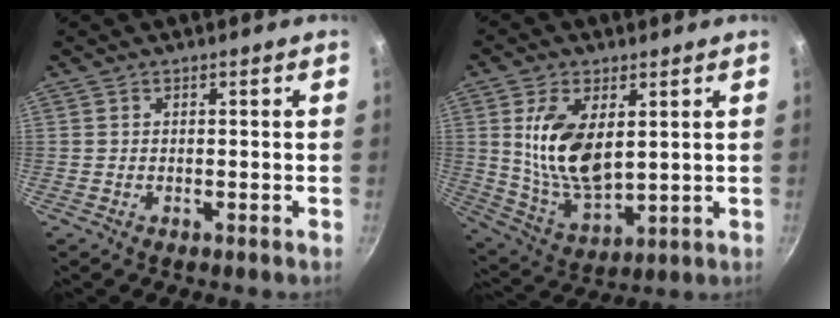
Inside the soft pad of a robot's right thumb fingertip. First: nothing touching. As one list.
[{"total": 13.9, "force": [3.1, 7.4, 11.3], "torque": [-0.203, -0.026, 0.073]}]